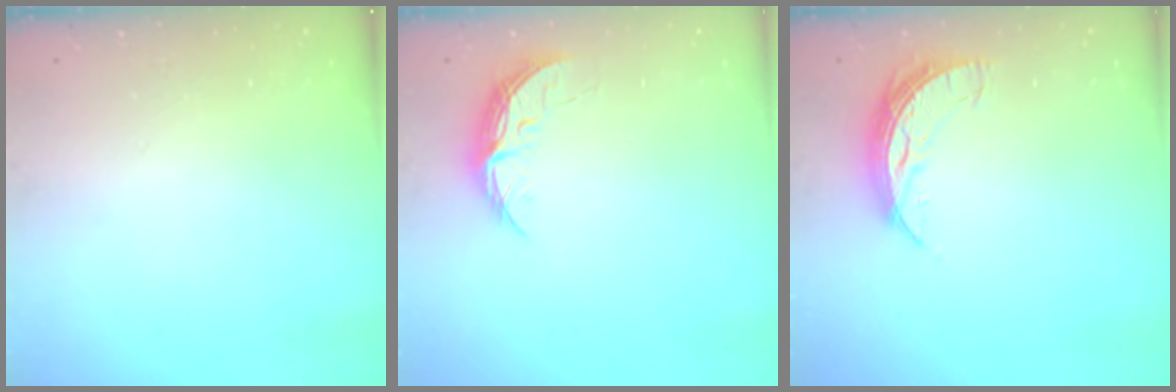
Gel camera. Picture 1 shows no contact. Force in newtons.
{"total": 5.9, "press": 5.9, "slide": 0.5}
{"total": 7.7, "press": 7.6, "slide": 0.6}